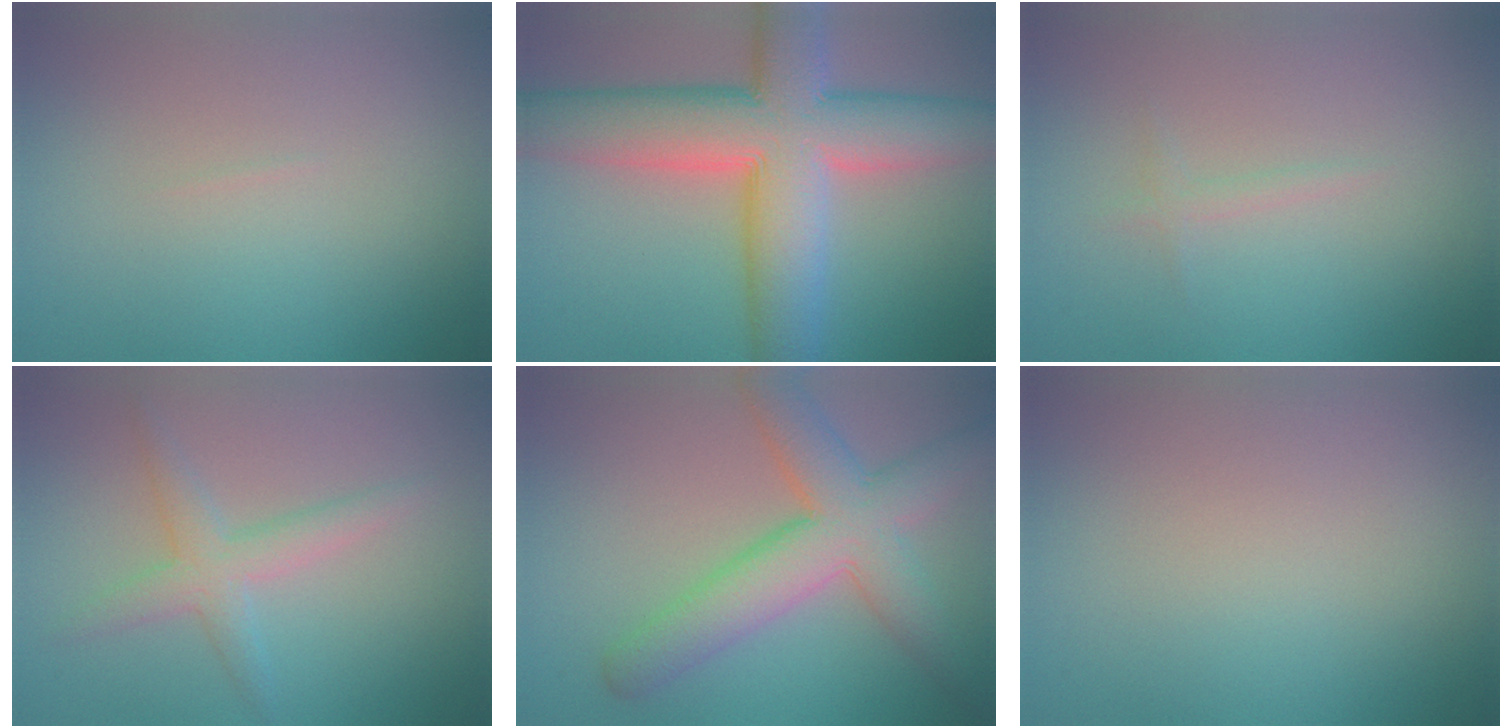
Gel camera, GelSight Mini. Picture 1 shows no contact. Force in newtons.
{"total": 12.0, "press": 12.0, "slide": 0.6}
{"total": 0.8, "press": 0.8, "slide": 0.0}
{"total": 3.0, "press": 3.0, "slide": 0.2}
{"total": 7.2, "press": 7.2, "slide": 0.3}
{"total": 0.0}